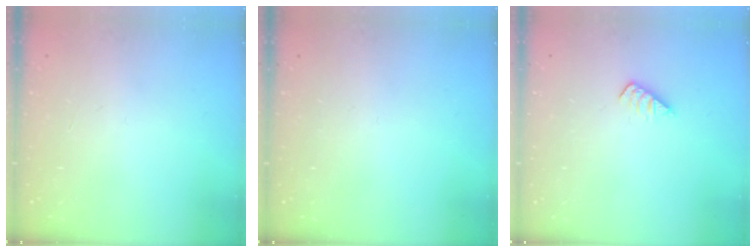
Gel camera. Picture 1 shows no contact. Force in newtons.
{"total": 0.0}
{"total": 1.6, "press": 1.5, "slide": 0.3}